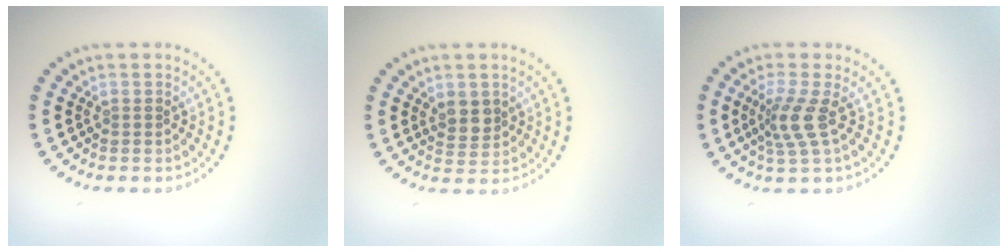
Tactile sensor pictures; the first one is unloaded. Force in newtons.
{"total": 2.1, "press": 1.9, "slide": 0.9}
{"total": 2.9, "press": 2.0, "slide": 2.1}